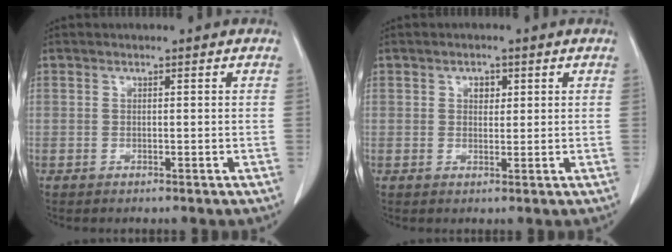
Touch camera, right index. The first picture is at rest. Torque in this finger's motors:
{"motor_torque": [0.09, 0.09, 0.00, 0.00]}